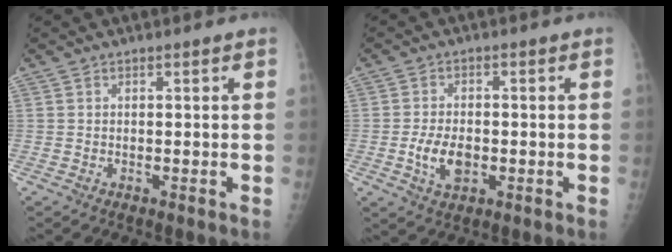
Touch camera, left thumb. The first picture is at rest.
{"total": 6.1, "force": [-1.4, 3.7, 4.6], "torque": [-0.080, 0.001, -0.023]}